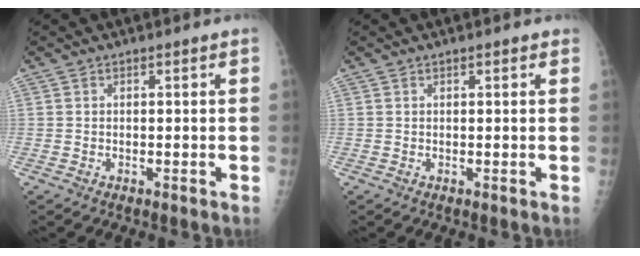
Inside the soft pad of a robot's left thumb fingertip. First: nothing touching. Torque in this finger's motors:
{"motor_torque": [-0.19, 0.01, -0.13, -0.05, 0.00]}